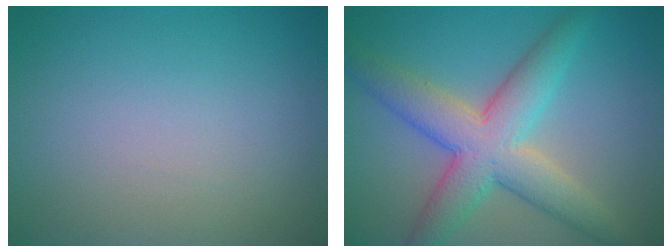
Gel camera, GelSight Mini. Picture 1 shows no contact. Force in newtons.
{"total": 7.5, "press": 7.5, "slide": 0.3}